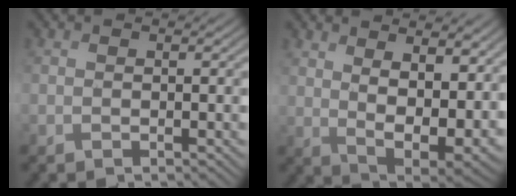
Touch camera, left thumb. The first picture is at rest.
{"total": 12.4, "force": [4.5, 6.5, 9.6], "torque": [-0.165, -0.012, 0.089]}